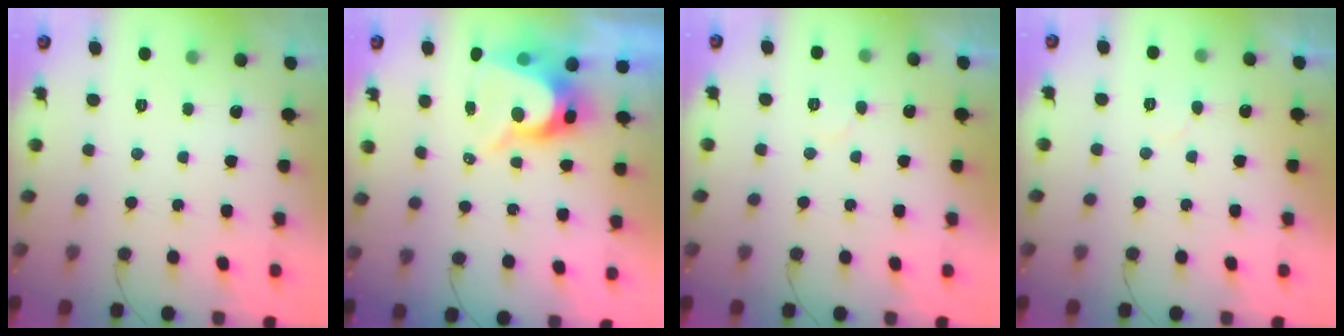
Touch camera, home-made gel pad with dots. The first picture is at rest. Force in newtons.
{"total": 10.1, "press": 10.0, "slide": 1.0}
{"total": 3.4, "press": 3.4, "slide": 0.4}
{"total": 4.3, "press": 4.3, "slide": 0.3}